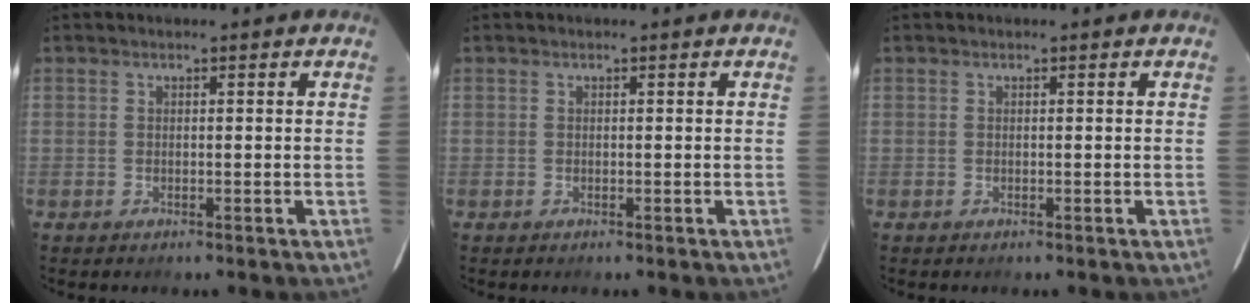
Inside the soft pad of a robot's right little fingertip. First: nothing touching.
{"total": 0.0}
{"total": 0.0}